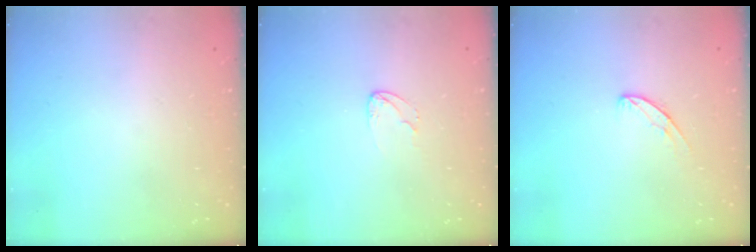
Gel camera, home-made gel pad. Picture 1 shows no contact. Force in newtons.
{"total": 3.9, "press": 3.9, "slide": 0.2}
{"total": 5.6, "press": 5.6, "slide": 0.4}